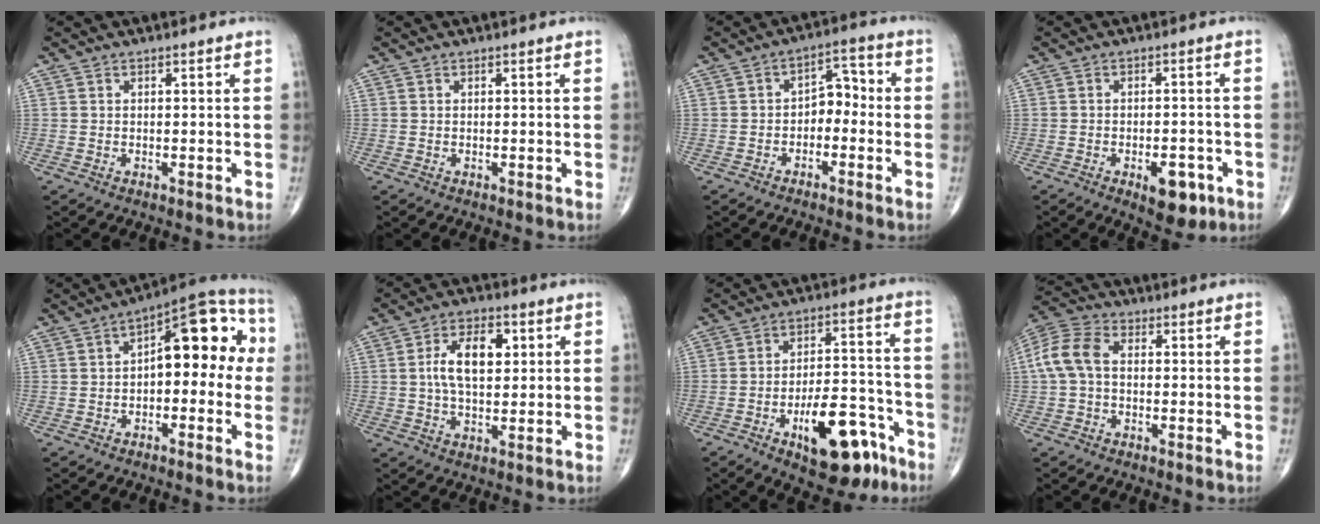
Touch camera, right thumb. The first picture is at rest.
{"total": 0.0}
{"total": 5.6, "force": [-1.5, 3.8, 3.9], "torque": [-0.034, 0.039, -0.037]}
{"total": 7.0, "force": [-3.2, 3.4, 5.2], "torque": [-0.055, 0.010, -0.037]}
{"total": 13.9, "force": [0.7, 7.1, 11.9], "torque": [-0.119, 0.044, -0.005]}
{"total": 9.4, "force": [1.8, 5.1, 7.7], "torque": [-0.125, 0.006, 0.029]}
{"total": 16.7, "force": [-8.6, 7.3, 12.3], "torque": [-0.154, 0.062, -0.120]}
{"total": 8.2, "force": [0.1, 5.3, 6.2], "torque": [-0.134, 0.024, -0.006]}